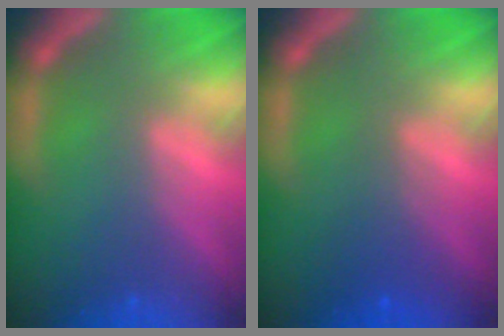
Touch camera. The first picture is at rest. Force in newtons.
{"total": 2.4}